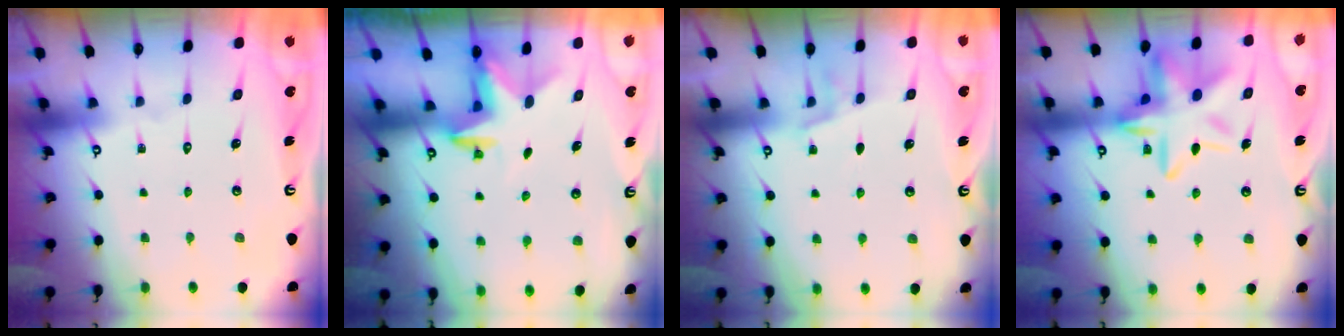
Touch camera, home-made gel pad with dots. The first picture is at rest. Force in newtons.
{"total": 2.4, "press": 2.3, "slide": 0.4}
{"total": 5.2, "press": 4.6, "slide": 2.4}
{"total": 15.9, "press": 15.8, "slide": 1.6}